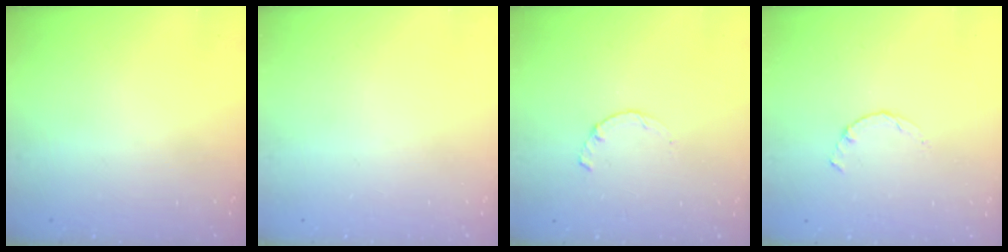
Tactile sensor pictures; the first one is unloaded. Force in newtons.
{"total": 0.0}
{"total": 1.7, "press": 1.7, "slide": 0.3}
{"total": 0.8, "press": 0.7, "slide": 0.2}